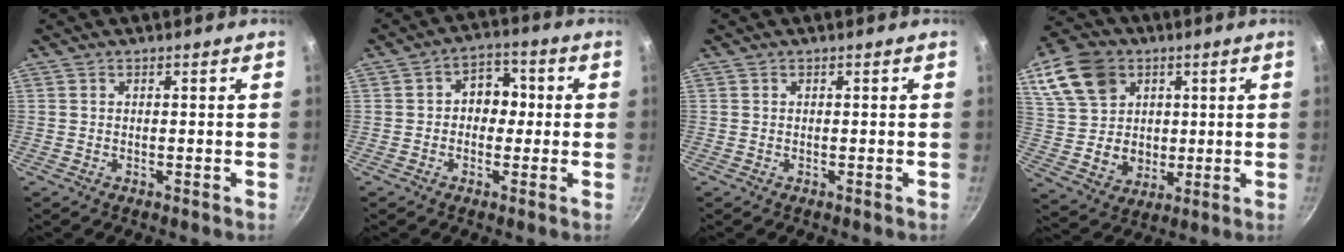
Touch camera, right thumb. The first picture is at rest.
{"total": 6.7, "force": [0.2, 5.3, 4.0], "torque": [-0.007, 0.014, -0.007]}
{"total": 0.0}
{"total": 17.0, "force": [6.3, 13.5, 8.3], "torque": [-0.134, -0.004, 0.129]}